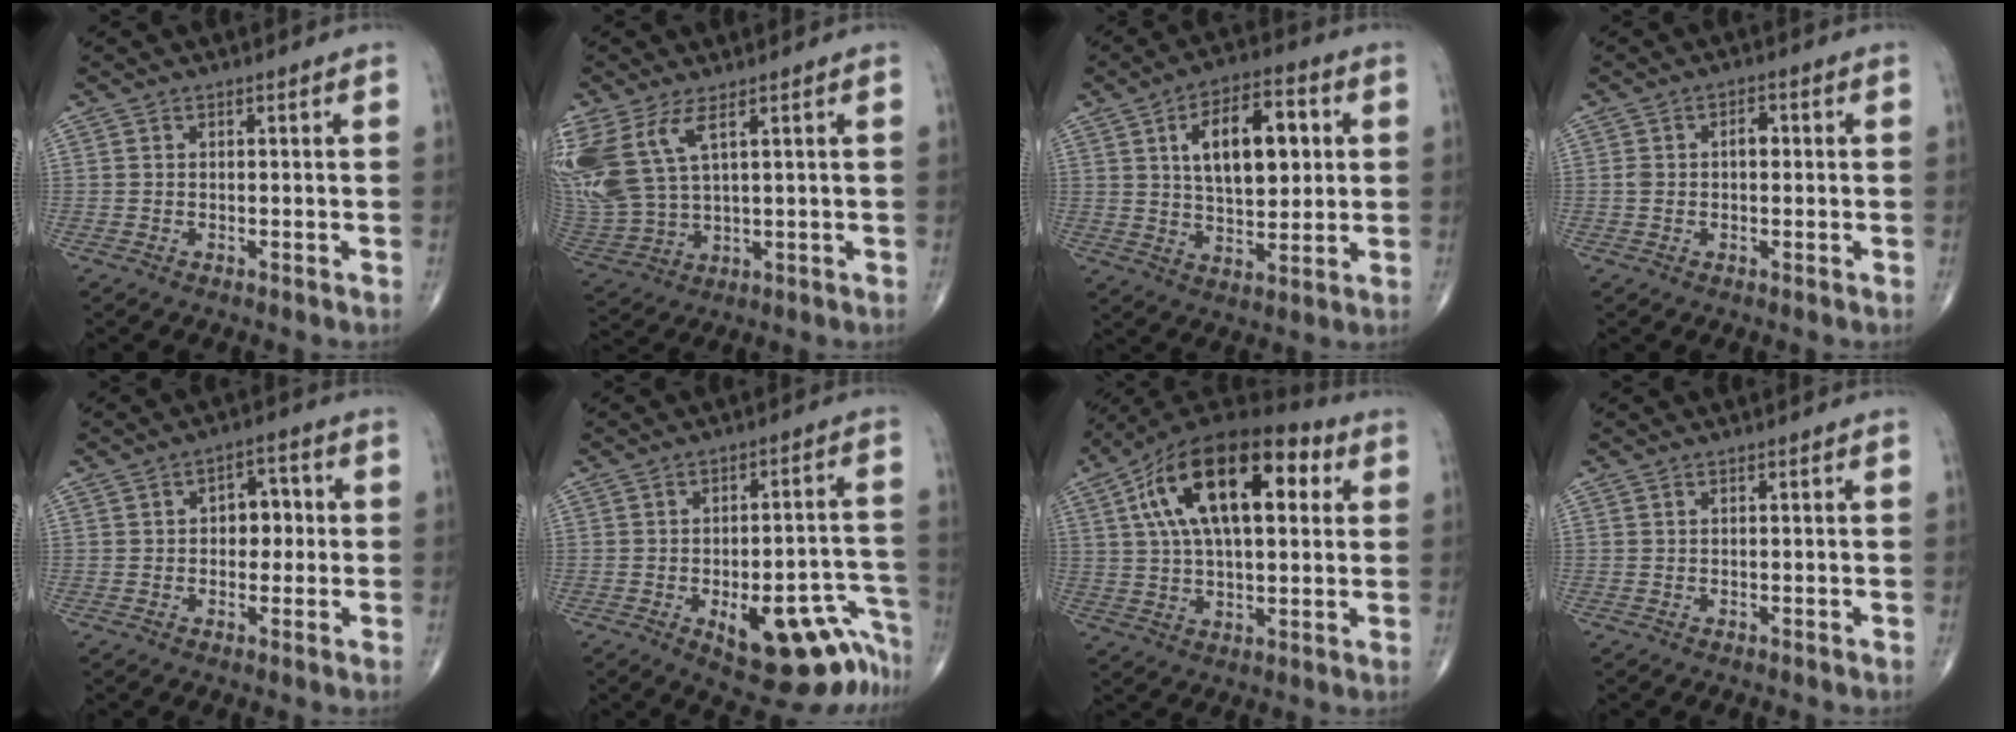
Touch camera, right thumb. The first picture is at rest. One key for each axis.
{"total": 14.7, "fx": 6.0, "fy": 6.9, "fz": 11.5, "tx": -0.285, "ty": -0.017, "tz": 0.136}
{"total": 15.0, "fx": 3.6, "fy": 7.5, "fz": 12.4, "tx": -0.173, "ty": 0.000, "tz": 0.059}
{"total": 3.4, "fx": 0.2, "fy": 2.1, "fz": 2.6, "tx": -0.048, "ty": 0.017, "tz": 0.003}
{"total": 5.9, "fx": 0.4, "fy": 4.0, "fz": 4.3, "tx": -0.031, "ty": 0.012, "tz": 0.001}
{"total": 17.3, "fx": -9.7, "fy": 7.0, "fz": 12.5, "tx": -0.077, "ty": 0.081, "tz": -0.120}
{"total": 22.2, "fx": 6.6, "fy": 10.7, "fz": 18.3, "tx": -0.306, "ty": 0.021, "tz": 0.102}
{"total": 0.0}